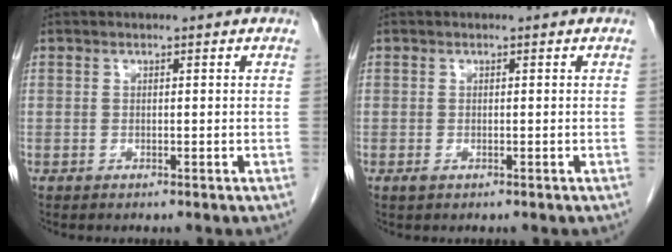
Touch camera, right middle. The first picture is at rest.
{"total": 0.6, "force": [-0.2, 0.3, 0.5], "torque": [-0.009, 0.000, 0.000]}